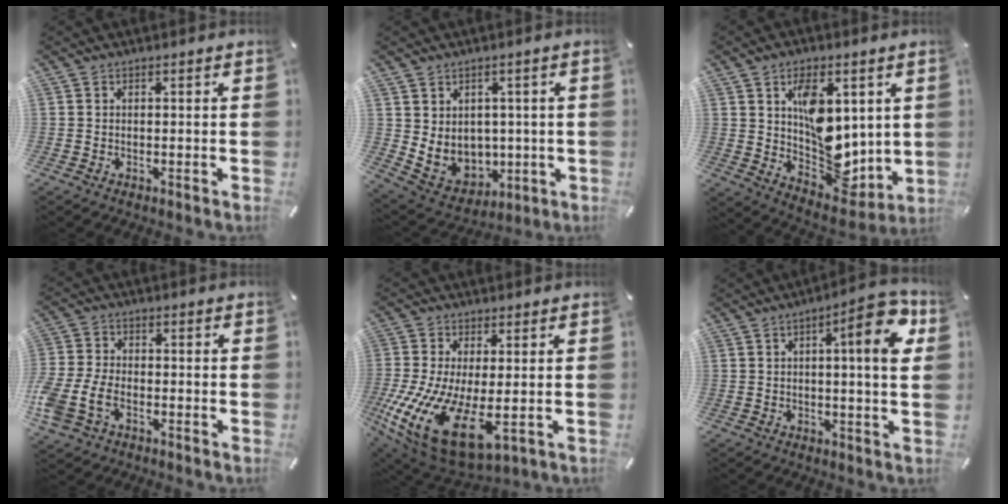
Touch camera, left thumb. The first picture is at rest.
{"total": 7.6, "force": [2.8, 6.9, 1.3], "torque": [-0.033, -0.040, 0.065]}
{"total": 13.6, "force": [2.5, 9.4, 9.5], "torque": [-0.128, -0.015, 0.057]}
{"total": 7.9, "force": [-3.3, 5.4, 4.8], "torque": [-0.114, 0.010, -0.060]}
{"total": 18.6, "force": [-3.0, 9.1, 16.0], "torque": [-0.332, -0.015, -0.032]}
{"total": 12.6, "force": [3.8, 2.7, 11.7], "torque": [-0.151, -0.019, 0.054]}